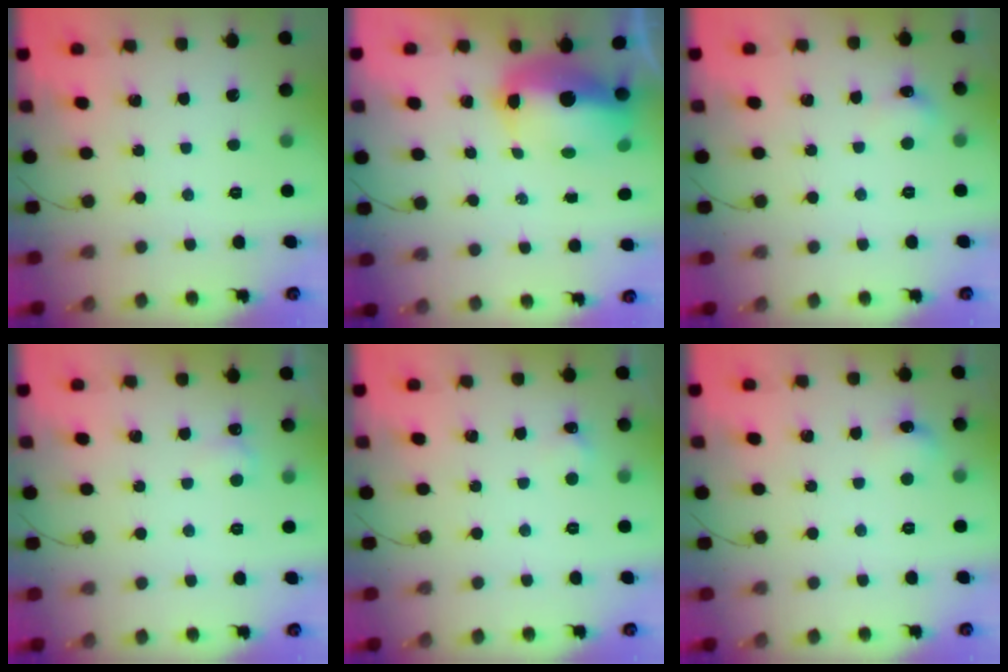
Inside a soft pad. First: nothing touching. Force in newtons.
{"total": 10.3, "press": 10.1, "slide": 2.1}
{"total": 5.4, "press": 5.2, "slide": 1.6}
{"total": 3.0, "press": 2.9, "slide": 0.8}
{"total": 4.9, "press": 4.7, "slide": 1.1}
{"total": 6.2, "press": 6.0, "slide": 1.7}